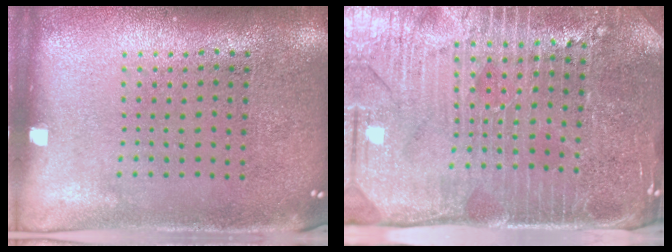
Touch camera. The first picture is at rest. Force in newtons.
{"total": 4.3, "press": 3.8, "slide": 2.0}